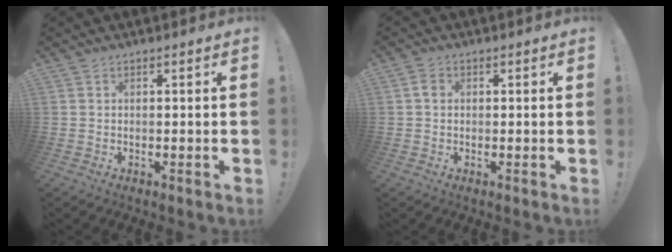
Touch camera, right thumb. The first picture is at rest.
{"total": 2.2, "force": [0.2, 1.8, 1.3], "torque": [-0.017, 0.004, 0.001]}